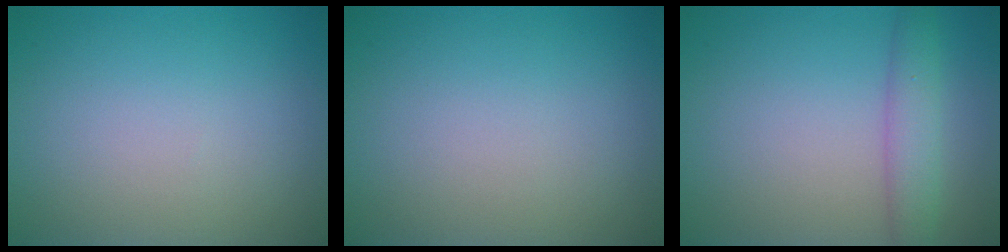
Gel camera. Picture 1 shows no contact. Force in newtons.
{"total": 0.0}
{"total": 3.0, "press": 3.0, "slide": 0.2}